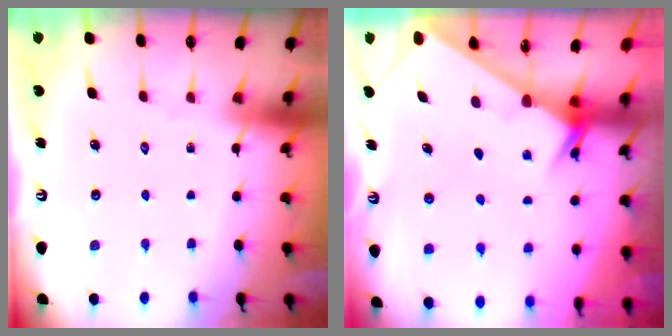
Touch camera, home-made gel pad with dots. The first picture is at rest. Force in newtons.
{"total": 1.8, "press": 1.8, "slide": 0.0}